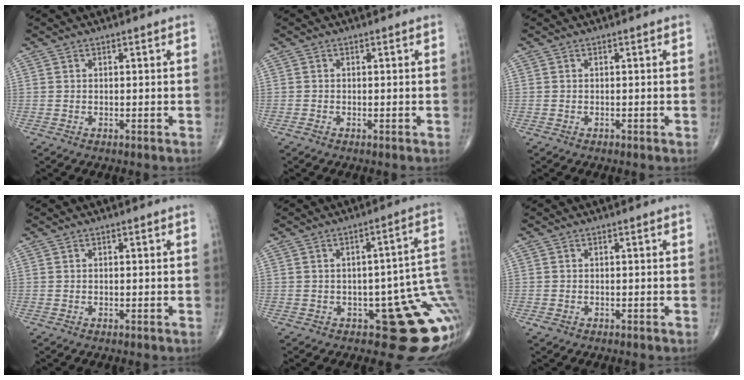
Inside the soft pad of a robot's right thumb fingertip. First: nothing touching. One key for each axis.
{"total": 0.6, "fx": -0.4, "fy": 0.2, "fz": 0.4, "tx": -0.006, "ty": -0.001, "tz": -0.007}
{"total": 0.0}
{"total": 0.0}
{"total": 16.7, "fx": -4.1, "fy": 7.1, "fz": 14.5, "tx": -0.094, "ty": 0.023, "tz": -0.038}
{"total": 0.9, "fx": -0.5, "fy": 0.7, "fz": 0.4, "tx": -0.010, "ty": 0.000, "tz": -0.007}